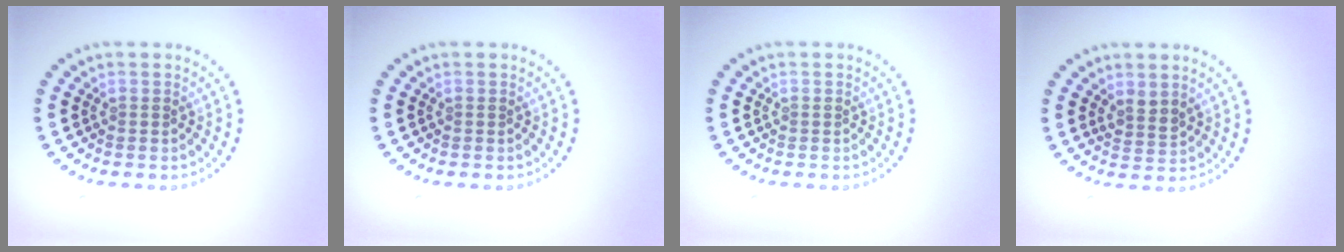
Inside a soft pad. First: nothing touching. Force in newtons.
{"total": 0.0}
{"total": 0.0}
{"total": 1.6, "press": 1.2, "slide": 1.0}